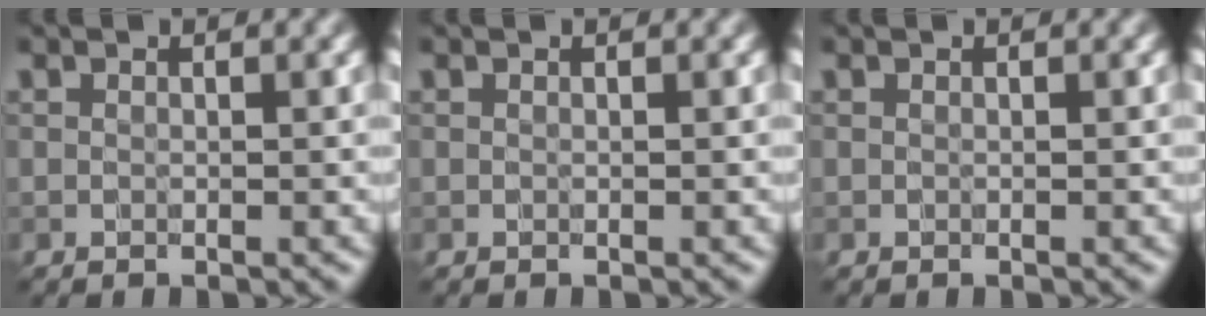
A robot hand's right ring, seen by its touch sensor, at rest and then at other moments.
{"total": 0.0}
{"total": 0.0}